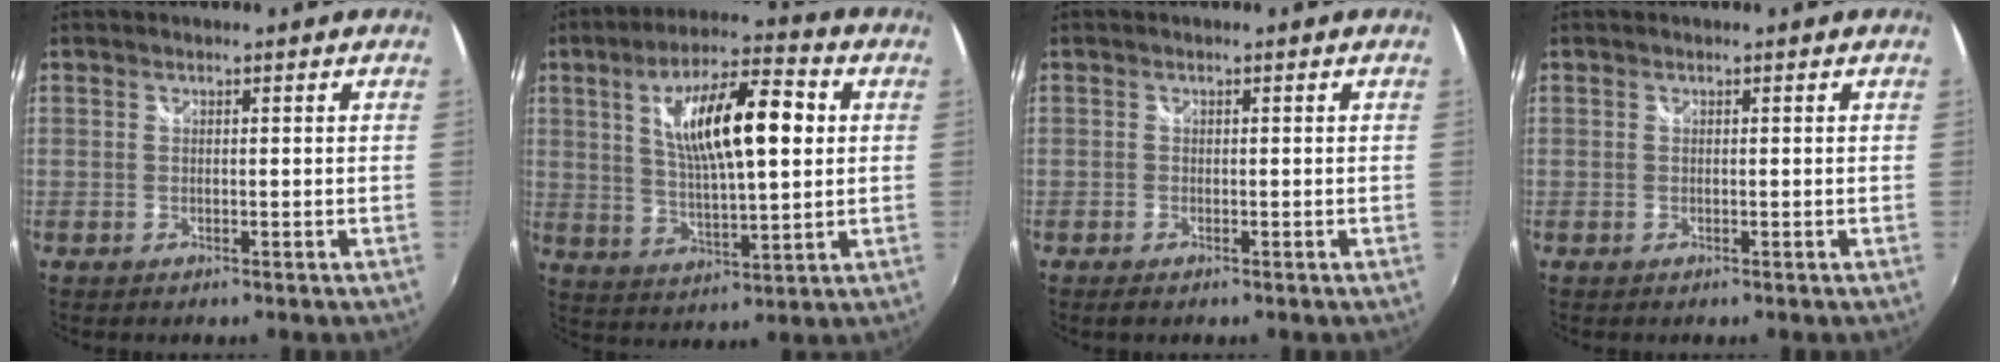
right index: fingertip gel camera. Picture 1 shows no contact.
{"total": 16.2, "force": [3.8, 4.9, 15.0], "torque": [-0.257, 0.018, 0.067]}
{"total": 1.1, "force": [-0.9, 0.5, 0.5], "torque": [-0.011, -0.007, -0.018]}
{"total": 0.0}